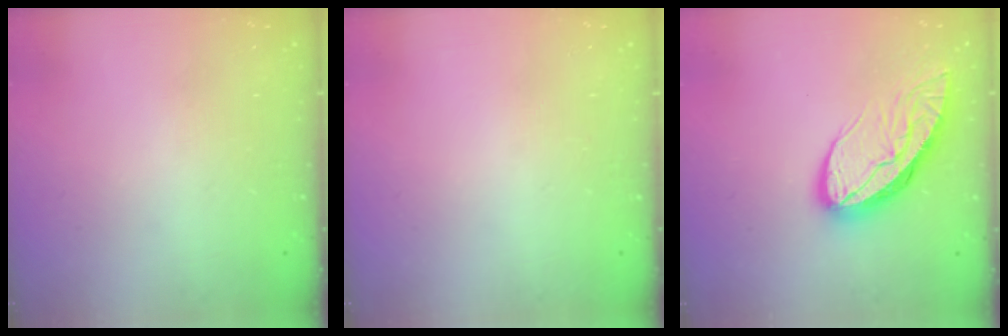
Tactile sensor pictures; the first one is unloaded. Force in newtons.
{"total": 0.0}
{"total": 11.6, "press": 11.5, "slide": 1.4}